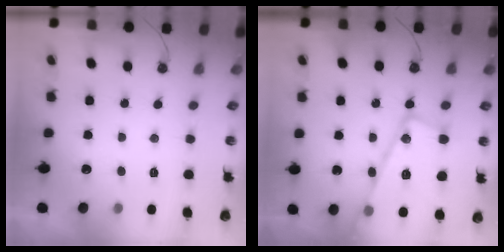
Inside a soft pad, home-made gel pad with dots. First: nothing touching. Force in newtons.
{"total": 21.1, "press": 21.0, "slide": 2.3}